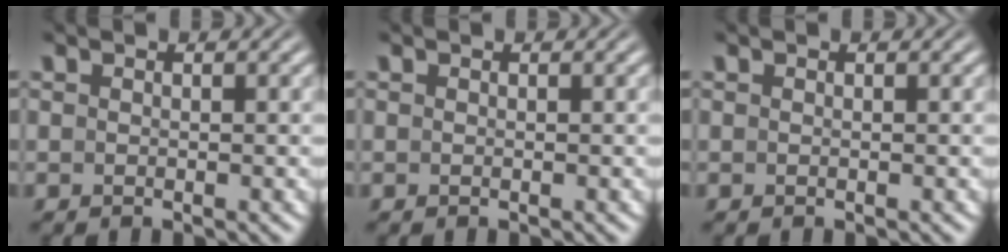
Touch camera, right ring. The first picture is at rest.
{"total": 0.0}
{"total": 0.0}